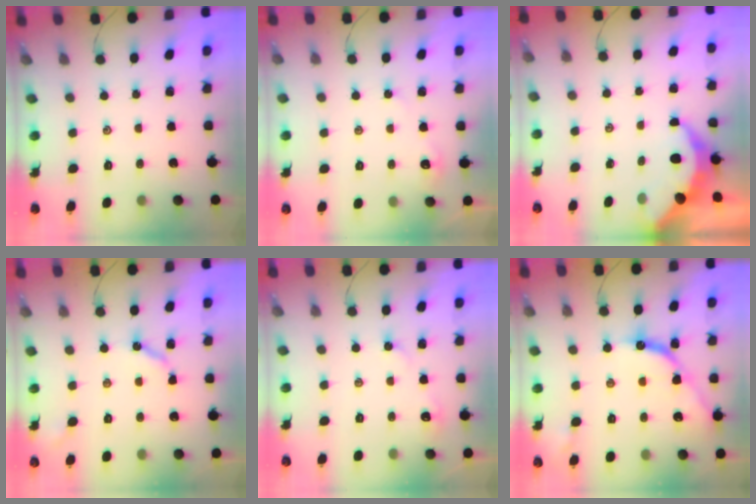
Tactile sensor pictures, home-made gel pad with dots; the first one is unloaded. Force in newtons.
{"total": 2.6, "press": 2.5, "slide": 0.5}
{"total": 4.8, "press": 4.8, "slide": 0.6}
{"total": 5.3, "press": 5.2, "slide": 0.6}
{"total": 3.6, "press": 3.5, "slide": 0.6}
{"total": 10.8, "press": 10.7, "slide": 0.9}